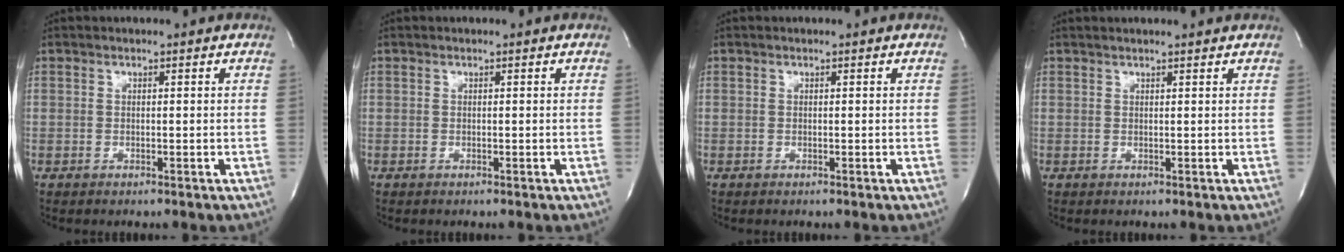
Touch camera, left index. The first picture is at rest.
{"total": 0.0}
{"total": 0.0}
{"total": 4.0, "force": [3.8, 0.1, 1.3], "torque": [-0.020, 0.016, 0.042]}